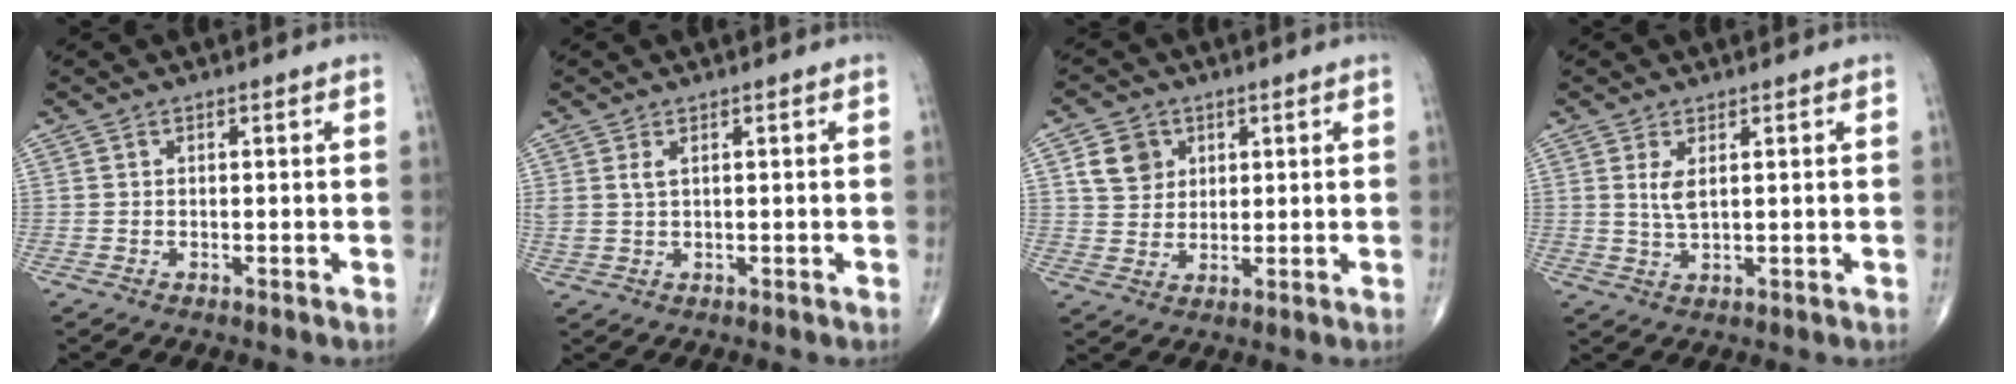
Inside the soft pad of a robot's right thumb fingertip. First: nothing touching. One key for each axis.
{"total": 2.1, "fx": 0.9, "fy": 0.9, "fz": 1.7, "tx": -0.043, "ty": 0.005, "tz": 0.027}
{"total": 6.3, "fx": 2.5, "fy": 5.3, "fz": 2.4, "tx": -0.021, "ty": -0.008, "tz": 0.047}
{"total": 3.1, "fx": 1.0, "fy": 1.1, "fz": 2.7, "tx": -0.055, "ty": -0.009, "tz": 0.026}